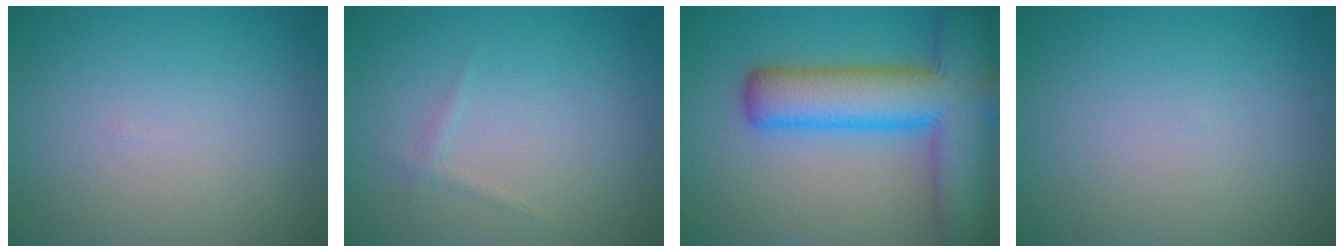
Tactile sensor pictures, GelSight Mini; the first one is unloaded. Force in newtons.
{"total": 0.6, "press": 0.6, "slide": 0.1}
{"total": 11.0, "press": 11.0, "slide": 0.5}
{"total": 0.0}